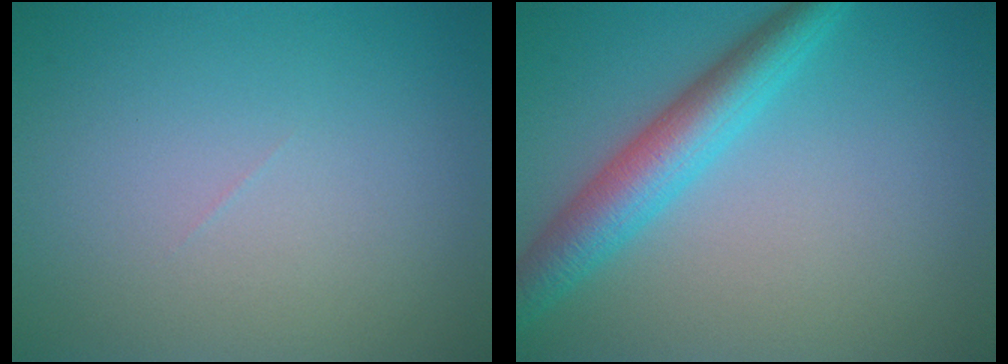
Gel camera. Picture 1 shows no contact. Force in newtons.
{"total": 5.0, "press": 5.0, "slide": 0.1}